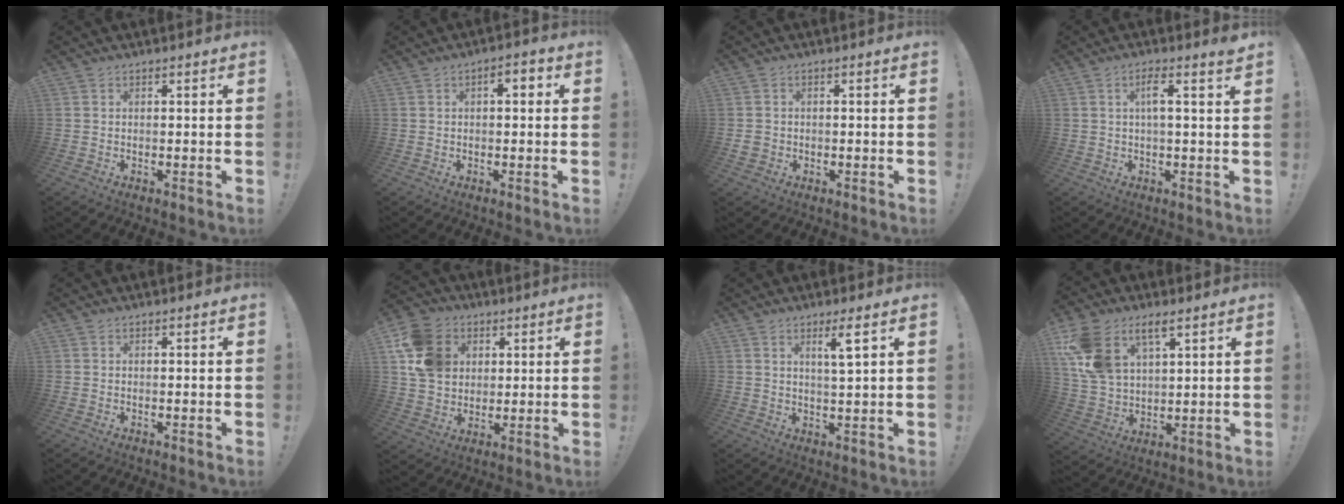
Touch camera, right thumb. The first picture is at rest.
{"total": 3.1, "force": [-0.2, 1.7, 2.6], "torque": [-0.028, 0.006, -0.012]}
{"total": 2.4, "force": [-0.2, 2.2, 0.9], "torque": [-0.022, 0.007, 0.000]}
{"total": 5.0, "force": [1.9, 0.3, 4.6], "torque": [-0.071, -0.014, 0.024]}
{"total": 0.0}
{"total": 15.0, "force": [4.2, 12.4, 7.3], "torque": [-0.122, -0.012, 0.090]}
{"total": 5.2, "force": [2.6, 0.0, 4.5], "torque": [-0.064, -0.009, 0.033]}
{"total": 12.8, "force": [7.1, 7.7, 7.3], "torque": [-0.162, -0.026, 0.140]}